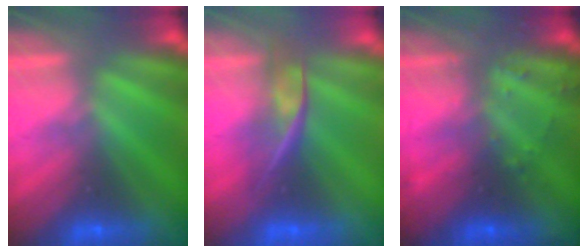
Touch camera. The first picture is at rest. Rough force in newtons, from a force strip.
{"total": 2.4}
{"total": 3.3}